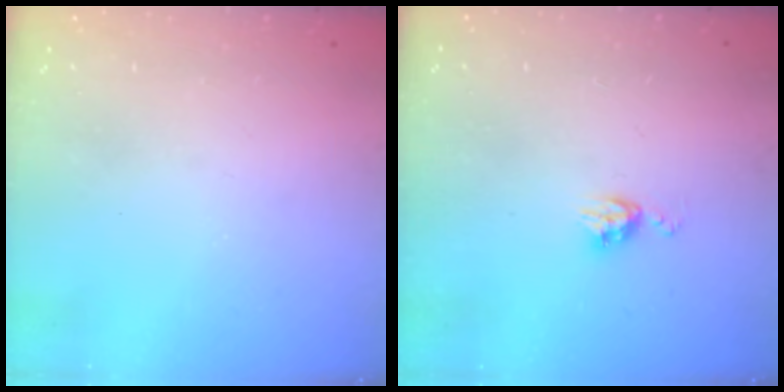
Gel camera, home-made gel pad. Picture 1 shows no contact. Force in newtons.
{"total": 6.1, "press": 6.1, "slide": 0.6}